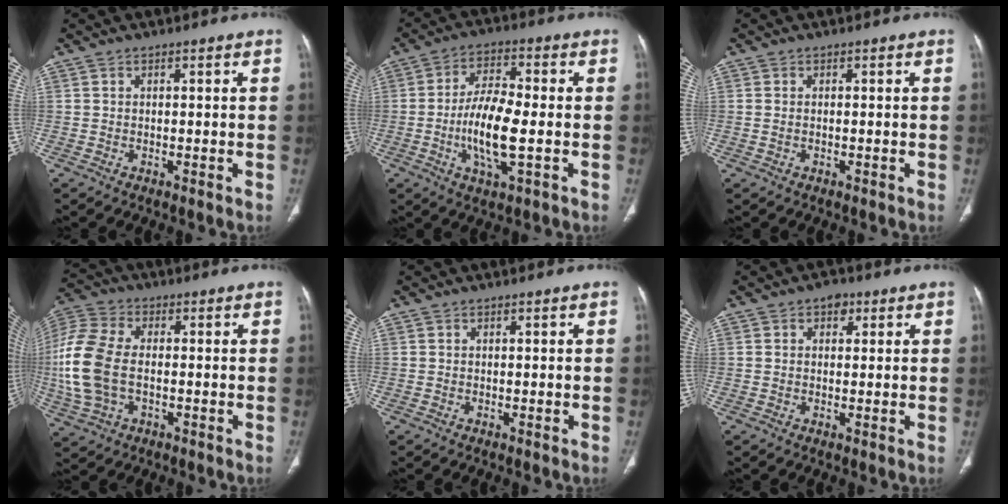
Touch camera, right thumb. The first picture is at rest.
{"total": 11.1, "force": [-2.0, 3.7, 10.3], "torque": [-0.204, 0.005, -0.040]}
{"total": 0.7, "force": [-0.1, 0.5, 0.5], "torque": [-0.019, 0.003, 0.001]}
{"total": 14.8, "force": [-1.3, 9.0, 11.7], "torque": [-0.278, 0.013, -0.021]}
{"total": 0.0}
{"total": 2.8, "force": [1.2, 2.0, 1.5], "torque": [-0.010, 0.000, 0.015]}